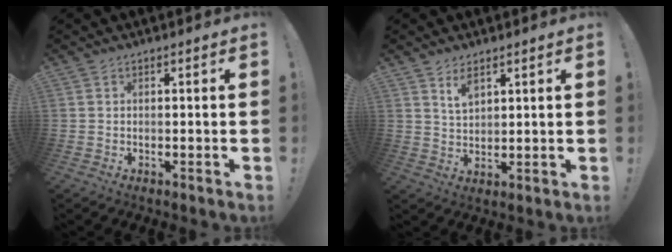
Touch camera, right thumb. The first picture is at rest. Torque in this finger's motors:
{"motor_torque": [0.04, 0.77, 0.05, 0.11, 0.03]}